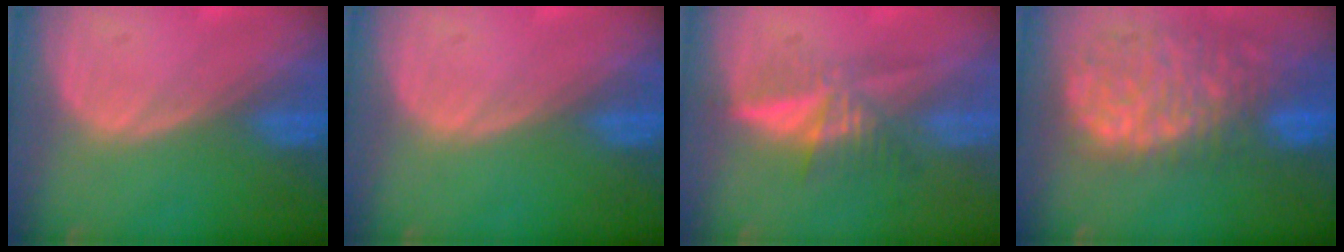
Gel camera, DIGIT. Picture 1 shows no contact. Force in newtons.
{"total": 0.0}
{"total": 5.2, "press": 5.1, "slide": 1.0}
{"total": 12.9, "press": 10.6, "slide": 7.2}